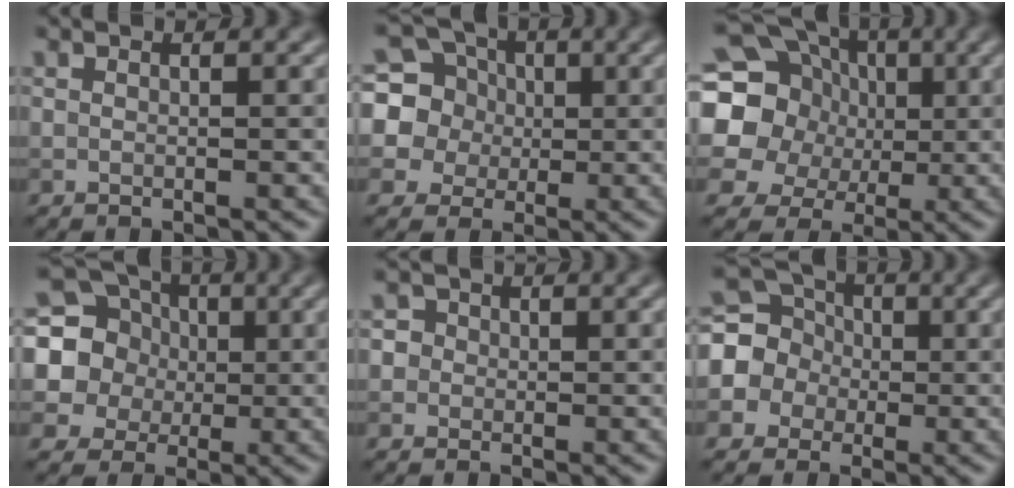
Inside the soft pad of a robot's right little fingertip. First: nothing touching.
{"total": 8.8, "force": [2.2, 8.0, 2.9], "torque": [-0.078, 0.037, 0.026]}
{"total": 19.9, "force": [3.8, 17.9, 7.7], "torque": [-0.177, 0.016, 0.028]}
{"total": 10.8, "force": [1.7, 10.0, 3.8], "torque": [-0.115, 0.033, 0.020]}
{"total": 2.9, "force": [0.9, 2.6, 1.0], "torque": [0.008, 0.016, -0.008]}
{"total": 5.6, "force": [0.0, 5.3, 1.8], "torque": [-0.033, 0.016, -0.026]}